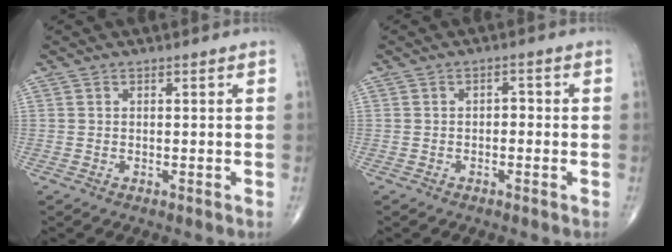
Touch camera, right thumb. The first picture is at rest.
{"total": 1.7, "force": [-0.3, 1.2, 1.3], "torque": [-0.007, 0.008, -0.010]}